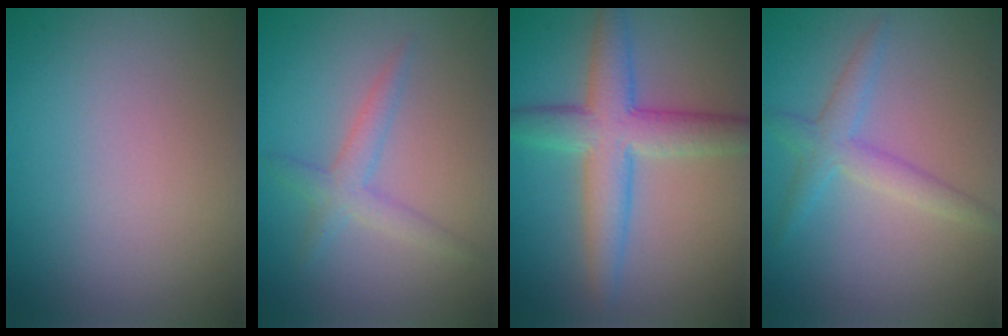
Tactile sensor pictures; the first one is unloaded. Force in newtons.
{"total": 2.2, "press": 2.2, "slide": 0.2}
{"total": 5.8, "press": 5.8, "slide": 0.0}
{"total": 2.6, "press": 2.6, "slide": 0.1}